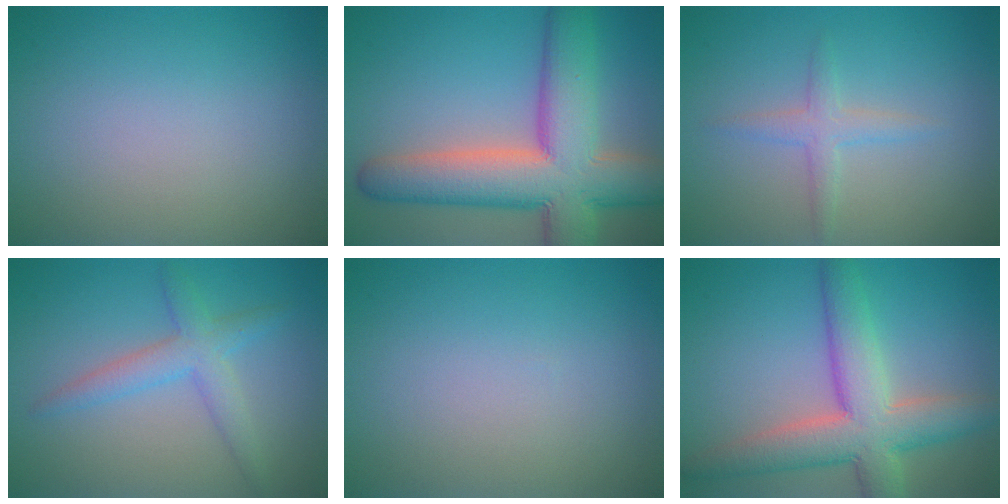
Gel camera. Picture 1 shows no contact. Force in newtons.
{"total": 12.0, "press": 12.0, "slide": 0.8}
{"total": 1.7, "press": 1.7, "slide": 0.1}
{"total": 3.2, "press": 3.2, "slide": 0.1}
{"total": 0.0}
{"total": 7.5, "press": 7.5, "slide": 0.4}